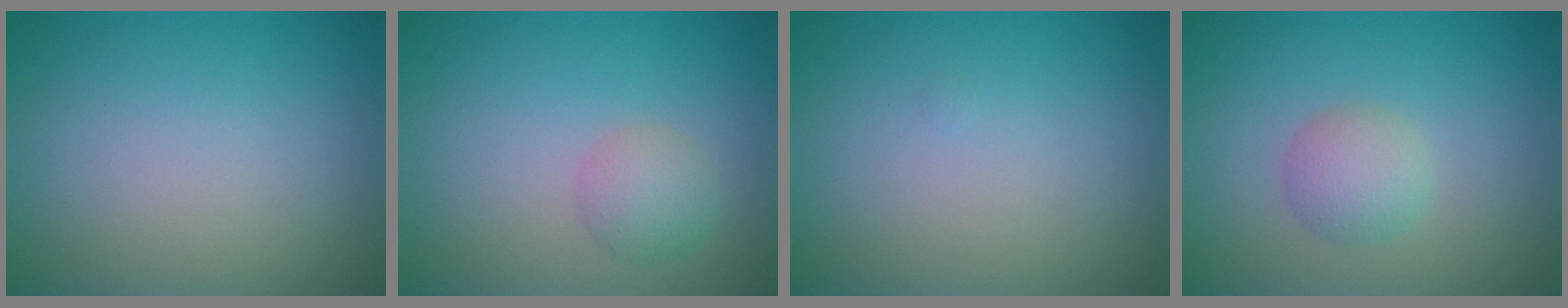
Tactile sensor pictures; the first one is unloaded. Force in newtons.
{"total": 2.1, "press": 2.1, "slide": 0.1}
{"total": 0.0}
{"total": 2.3, "press": 2.3, "slide": 0.1}